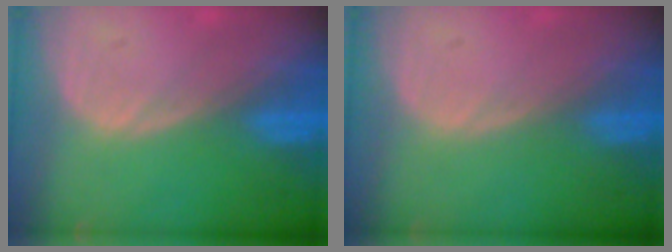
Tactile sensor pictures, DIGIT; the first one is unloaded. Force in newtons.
{"total": 0.0}